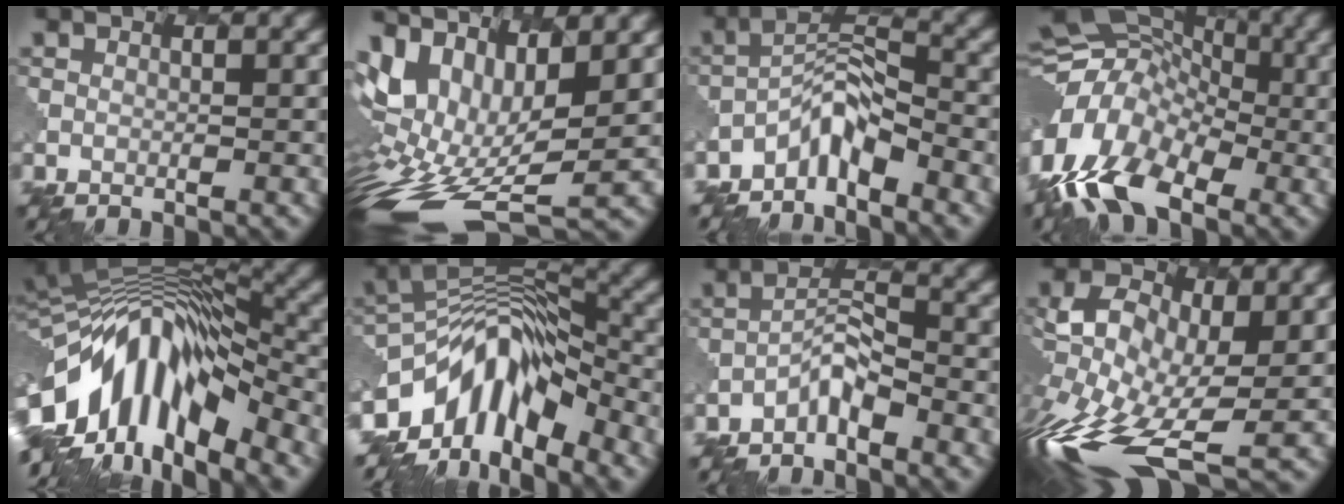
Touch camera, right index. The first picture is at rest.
{"total": 14.0, "force": [-0.1, 7.6, 11.7], "torque": [-0.236, -0.005, 0.036]}
{"total": 4.2, "force": [-3.1, 1.3, 2.4], "torque": [-0.036, 0.008, -0.067]}
{"total": 12.0, "force": [-5.2, 7.6, 7.7], "torque": [-0.150, 0.003, -0.113]}
{"total": 14.7, "force": [-4.4, 7.3, 12.0], "torque": [-0.200, 0.024, -0.084]}
{"total": 10.0, "force": [-5.7, 4.8, 6.6], "torque": [-0.094, 0.006, -0.113]}
{"total": 2.7, "force": [-2.0, 0.7, 1.6], "torque": [-0.031, 0.012, -0.041]}
{"total": 14.5, "force": [-3.7, 7.5, 11.8], "torque": [-0.262, -0.019, -0.066]}